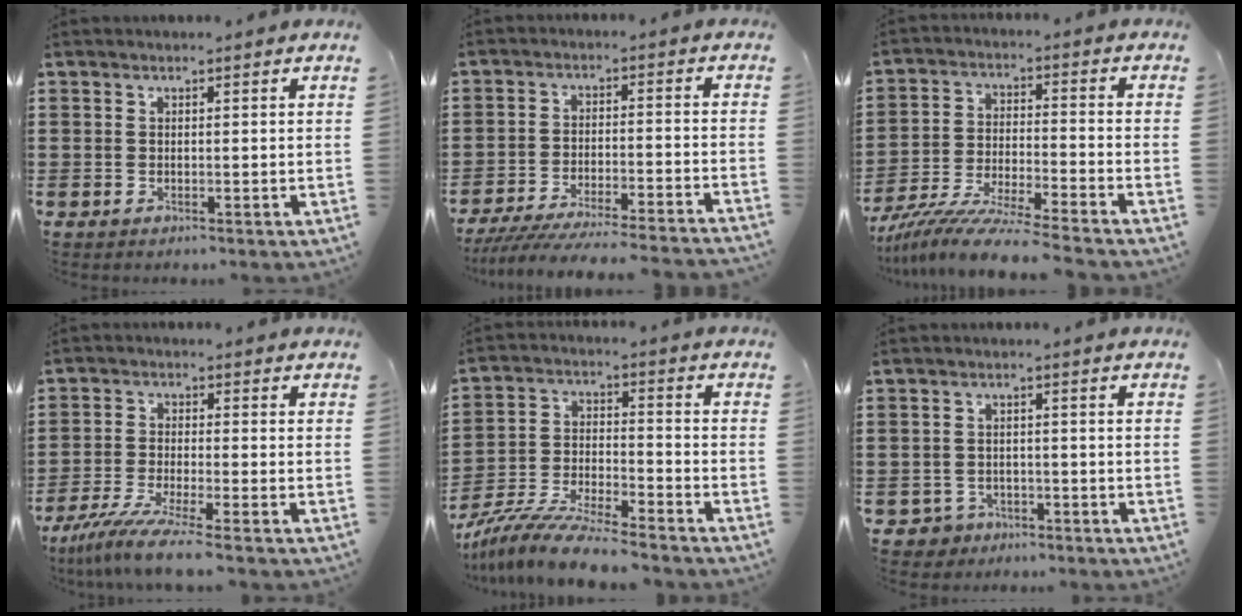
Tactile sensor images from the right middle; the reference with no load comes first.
{"total": 5.9, "force": [-5.6, -0.2, 1.8], "torque": [-0.039, -0.013, -0.110]}
{"total": 8.8, "force": [-8.1, -0.6, 3.2], "torque": [-0.064, -0.008, -0.161]}
{"total": 6.2, "force": [-4.9, -0.6, 3.7], "torque": [-0.088, -0.027, -0.097]}
{"total": 9.3, "force": [-8.7, 0.1, 3.1], "torque": [-0.060, 0.008, -0.171]}
{"total": 2.1, "force": [-1.7, 1.1, 0.1], "torque": [-0.011, 0.001, -0.039]}